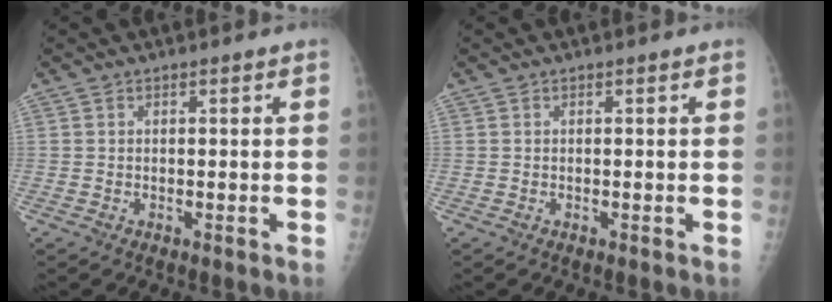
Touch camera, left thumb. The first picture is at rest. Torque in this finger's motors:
{"motor_torque": [-0.03, 0.00, -0.01, 0.01, 0.00]}